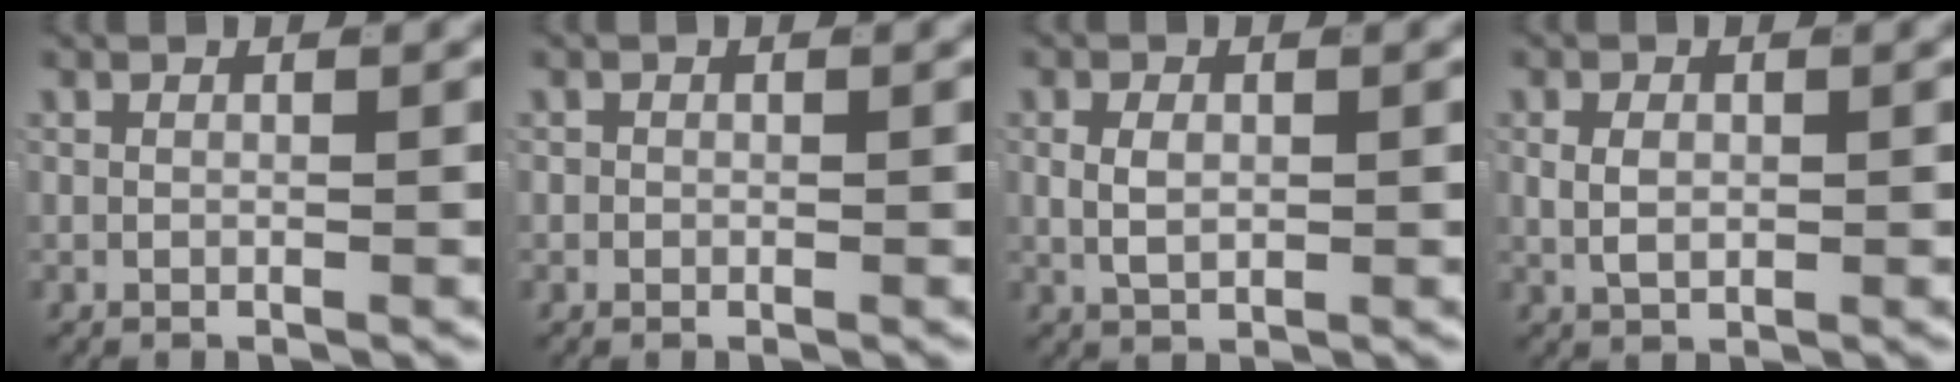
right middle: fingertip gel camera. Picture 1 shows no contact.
{"total": 0.0}
{"total": 2.2, "force": [0.1, 1.4, 1.6], "torque": [-0.034, -0.006, 0.011]}
{"total": 1.9, "force": [0.1, 1.2, 1.4], "torque": [-0.027, -0.004, 0.010]}